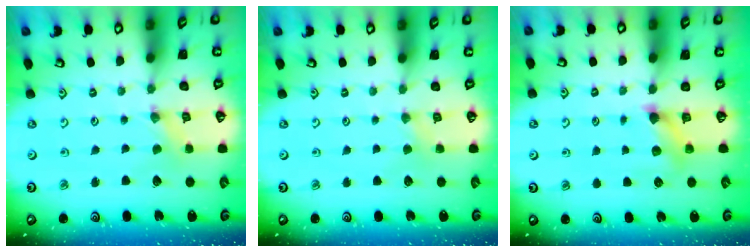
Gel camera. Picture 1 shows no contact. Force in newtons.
{"total": 0.9, "press": 0.8, "slide": 0.3}
{"total": 6.5, "press": 6.4, "slide": 0.8}